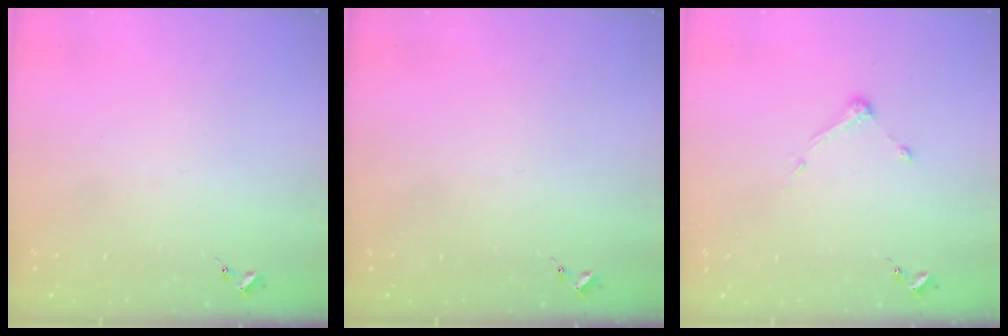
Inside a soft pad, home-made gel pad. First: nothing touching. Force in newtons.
{"total": 0.0}
{"total": 4.4, "press": 4.3, "slide": 0.5}